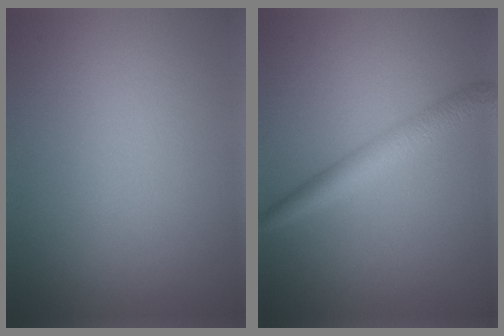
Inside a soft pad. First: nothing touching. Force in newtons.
{"total": 2.9, "press": 2.9, "slide": 0.0}